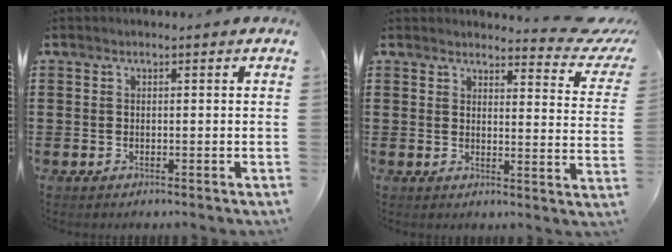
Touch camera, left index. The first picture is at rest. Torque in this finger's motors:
{"motor_torque": [0.94, -1.20, 0.01, -0.02]}